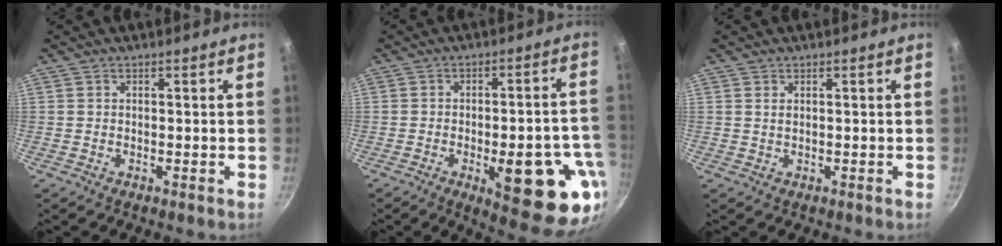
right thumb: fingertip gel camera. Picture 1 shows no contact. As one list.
[{"total": 19.2, "force": [-6.6, 6.9, 16.6], "torque": [-0.164, 0.015, -0.079]}, {"total": 0.8, "force": [0.4, 0.4, 0.6], "torque": [-0.012, 0.001, 0.007]}]